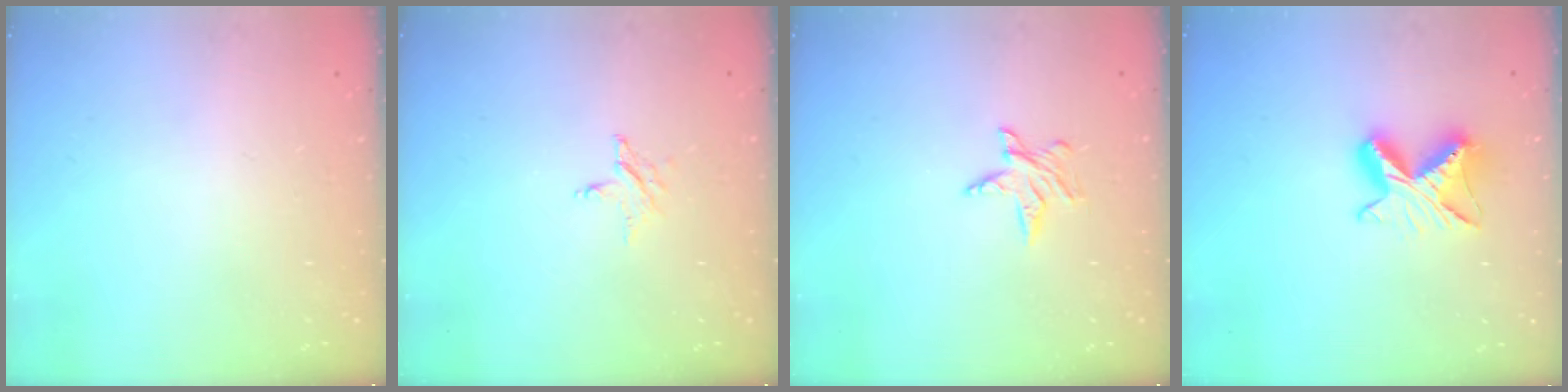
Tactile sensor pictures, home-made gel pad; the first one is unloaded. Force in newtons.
{"total": 3.1, "press": 3.1, "slide": 0.3}
{"total": 4.3, "press": 4.3, "slide": 0.4}
{"total": 9.8, "press": 9.8, "slide": 1.1}